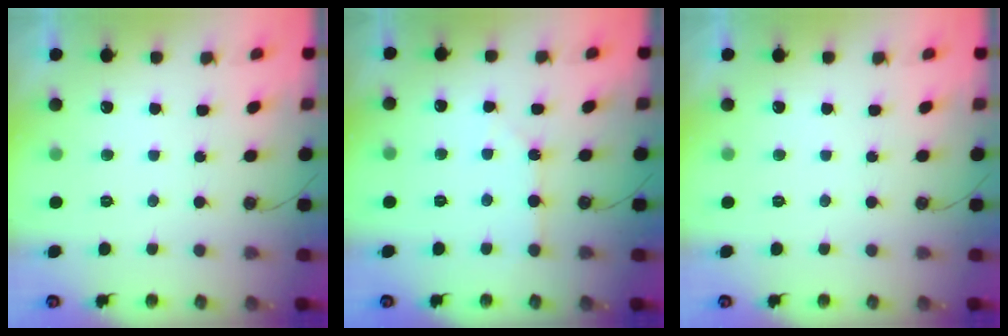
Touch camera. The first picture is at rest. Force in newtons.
{"total": 2.3, "press": 2.2, "slide": 0.4}
{"total": 0.0}